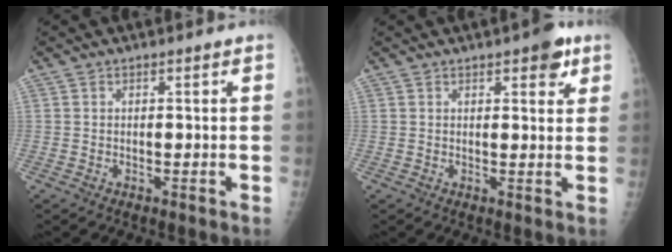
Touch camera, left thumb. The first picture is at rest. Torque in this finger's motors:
{"motor_torque": [0.31, 0.31, 0.31, -0.09, 0.00]}